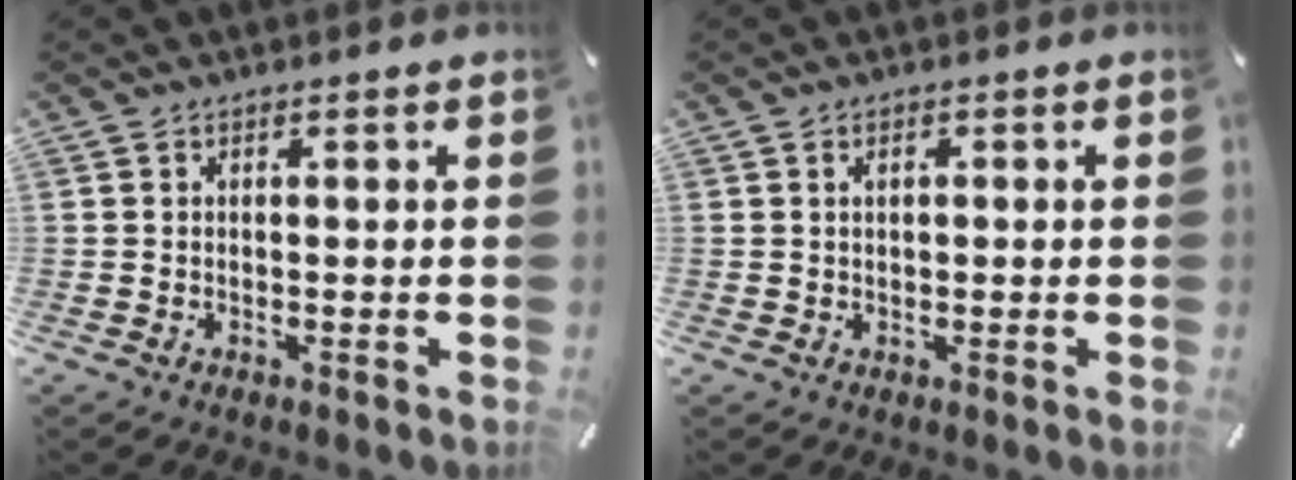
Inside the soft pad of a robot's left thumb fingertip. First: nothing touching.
{"total": 1.5, "force": [0.3, 1.0, 1.0], "torque": [-0.014, 0.003, 0.001]}